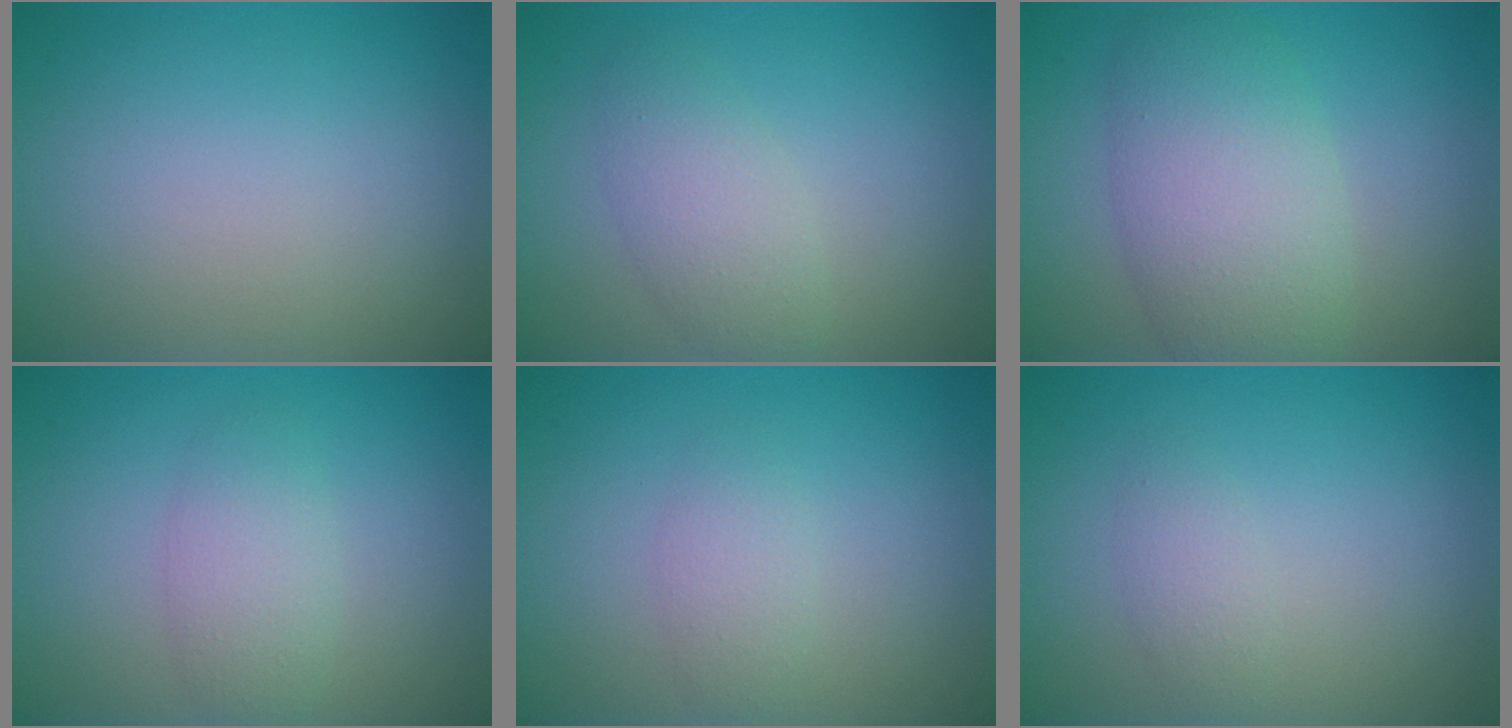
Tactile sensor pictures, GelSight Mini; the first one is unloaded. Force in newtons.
{"total": 2.9, "press": 2.9, "slide": 0.2}
{"total": 6.6, "press": 6.5, "slide": 0.4}
{"total": 2.5, "press": 2.5, "slide": 0.0}
{"total": 1.6, "press": 1.6, "slide": 0.2}
{"total": 1.4, "press": 1.4, "slide": 0.1}